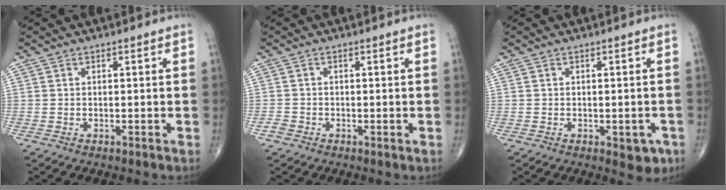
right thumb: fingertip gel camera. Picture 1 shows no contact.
{"total": 1.3, "force": [-0.7, 0.9, 0.5], "torque": [-0.008, 0.000, -0.017]}
{"total": 3.9, "force": [-1.5, 2.0, 3.0], "torque": [-0.015, -0.001, -0.014]}